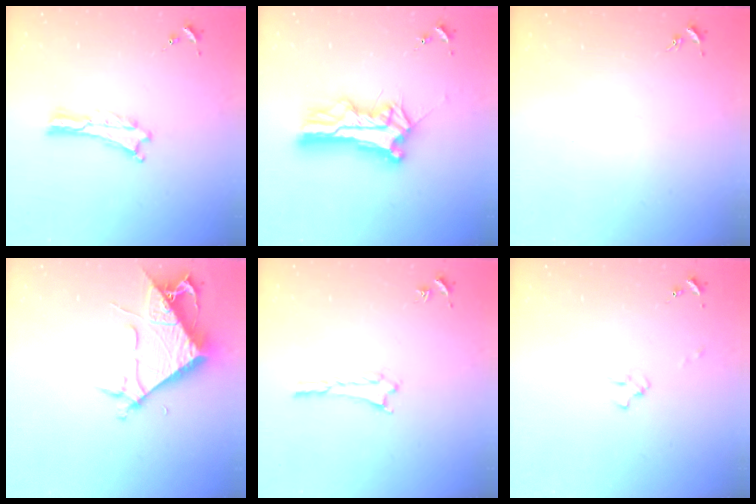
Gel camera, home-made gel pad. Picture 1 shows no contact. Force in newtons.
{"total": 10.5, "press": 10.4, "slide": 0.9}
{"total": 0.0}
{"total": 7.0, "press": 6.9, "slide": 1.0}
{"total": 1.9, "press": 1.9, "slide": 0.2}
{"total": 1.1, "press": 1.1, "slide": 0.2}